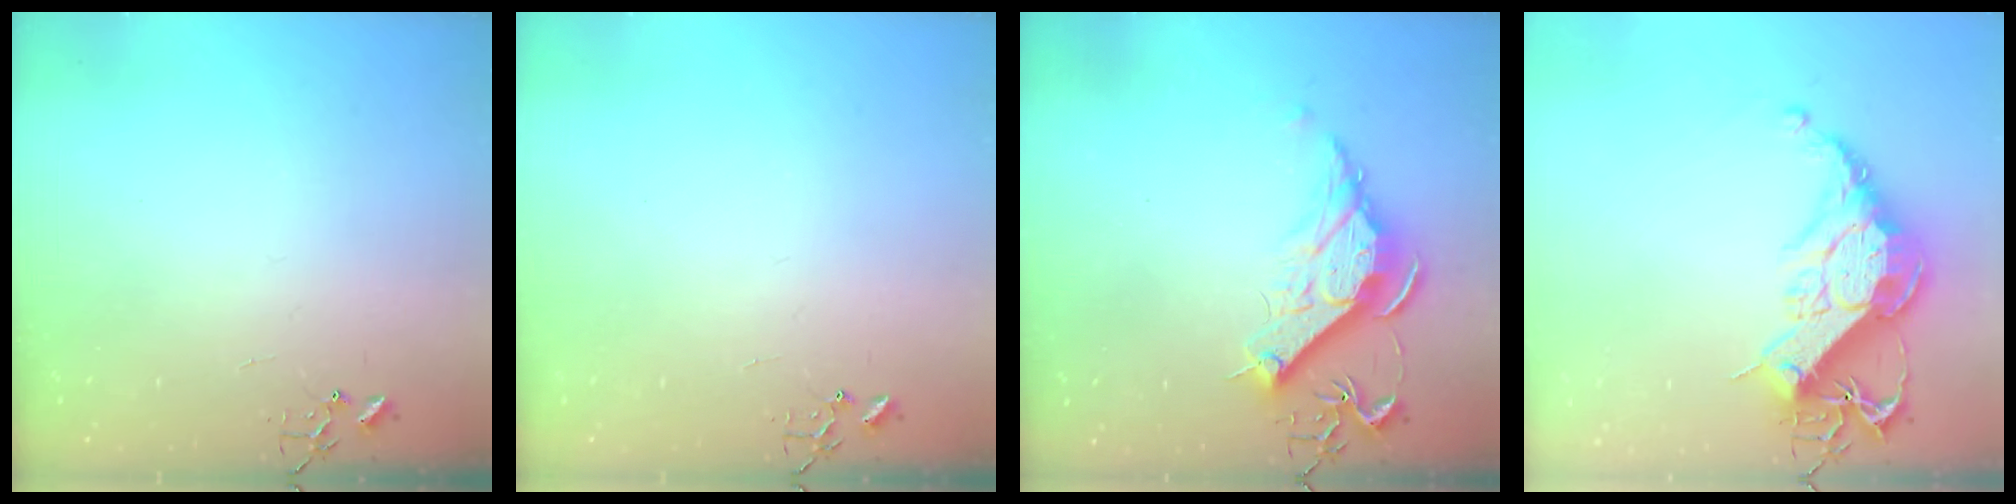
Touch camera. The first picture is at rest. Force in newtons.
{"total": 0.0}
{"total": 10.8, "press": 10.8, "slide": 0.3}
{"total": 18.5, "press": 18.4, "slide": 1.5}